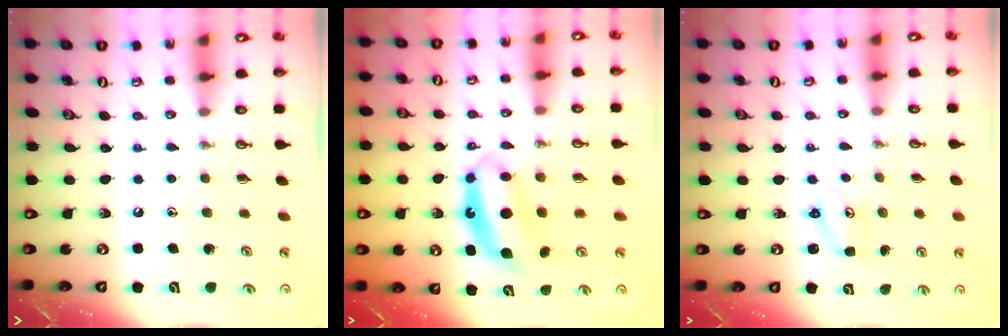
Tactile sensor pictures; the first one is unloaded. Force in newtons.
{"total": 7.0, "press": 7.0, "slide": 0.4}
{"total": 2.3, "press": 2.3, "slide": 0.2}